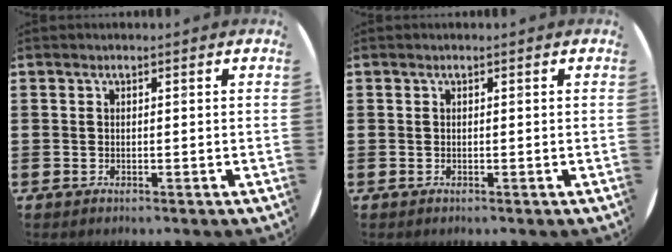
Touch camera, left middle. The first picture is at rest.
{"total": 0.0}